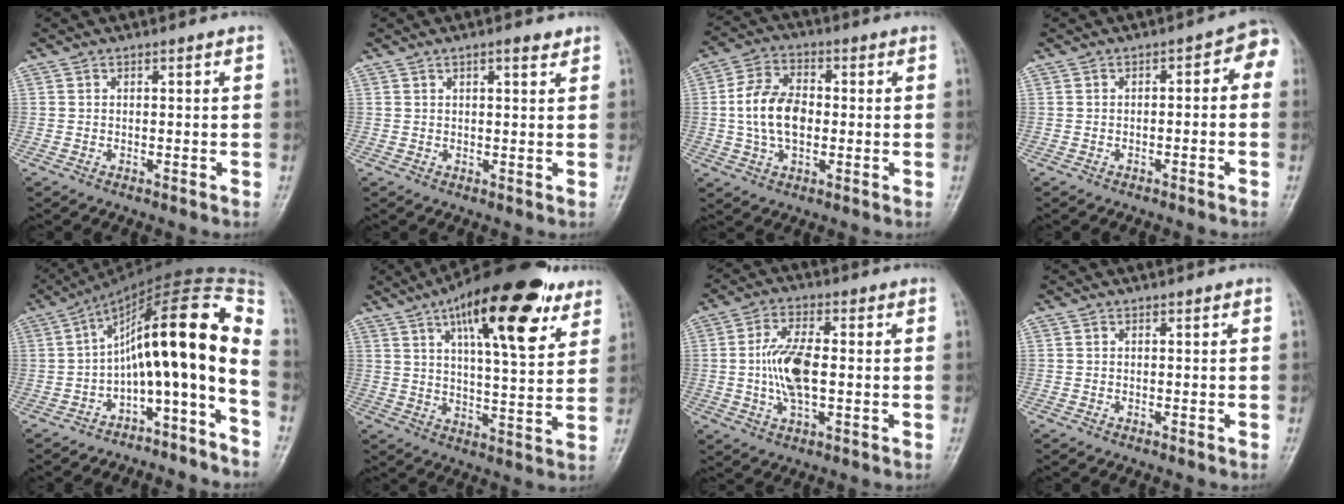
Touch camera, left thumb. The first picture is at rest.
{"total": 2.9, "force": [1.8, 0.9, 2.1], "torque": [-0.024, -0.007, 0.025]}
{"total": 10.5, "force": [-0.2, 6.7, 8.0], "torque": [-0.145, 0.015, -0.008]}
{"total": 5.0, "force": [-0.5, 2.3, 4.4], "torque": [-0.041, 0.038, -0.013]}
{"total": 17.2, "force": [-6.3, 4.2, 15.4], "torque": [-0.216, 0.134, -0.096]}
{"total": 22.1, "force": [11.5, 7.3, 17.3], "torque": [-0.240, -0.026, 0.173]}
{"total": 9.5, "force": [-0.2, 4.4, 8.4], "torque": [-0.172, 0.005, -0.005]}
{"total": 0.0}